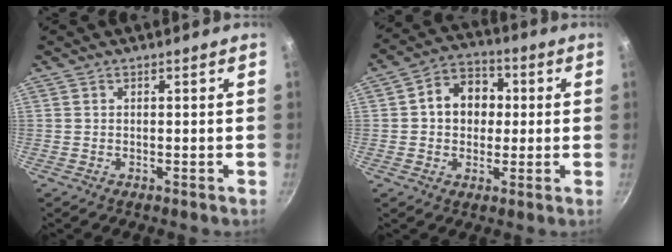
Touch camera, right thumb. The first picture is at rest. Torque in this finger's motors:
{"motor_torque": [-0.22, 0.47, 0.07, -0.06, 0.00]}